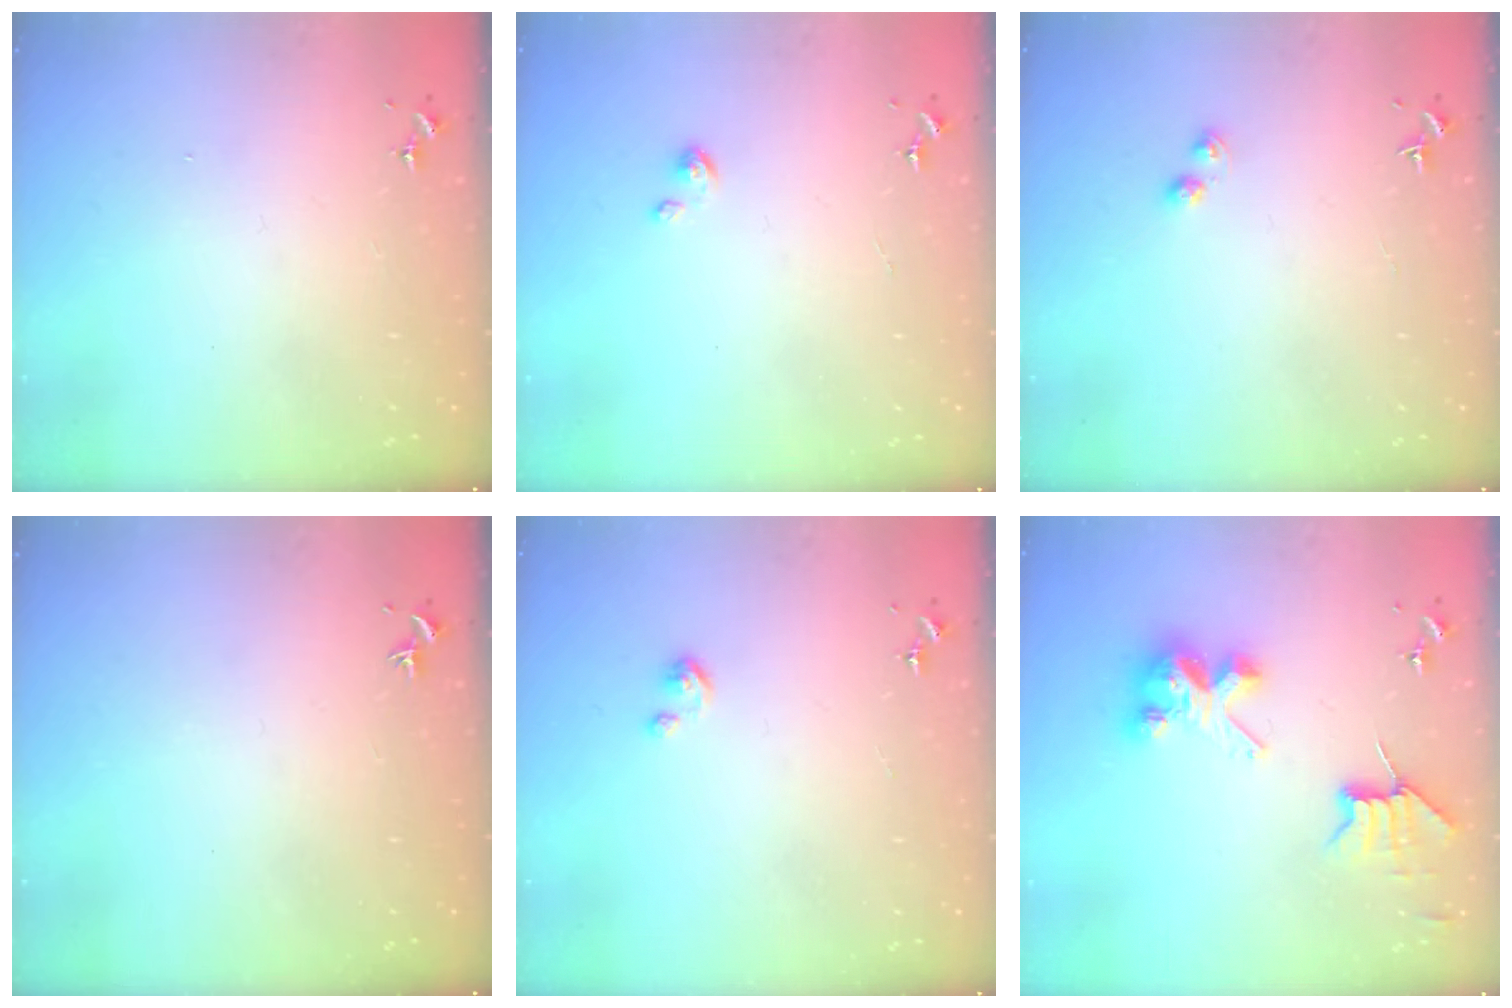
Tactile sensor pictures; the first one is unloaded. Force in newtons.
{"total": 2.7, "press": 2.7, "slide": 0.2}
{"total": 2.3, "press": 2.2, "slide": 0.3}
{"total": 0.0}
{"total": 2.7, "press": 2.7, "slide": 0.3}
{"total": 8.3, "press": 8.3, "slide": 0.4}